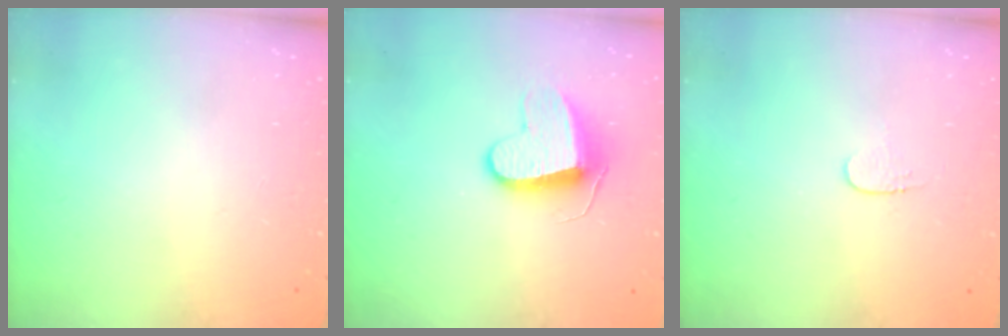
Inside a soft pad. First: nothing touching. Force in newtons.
{"total": 9.7, "press": 9.7, "slide": 0.6}
{"total": 3.4, "press": 3.4, "slide": 0.4}